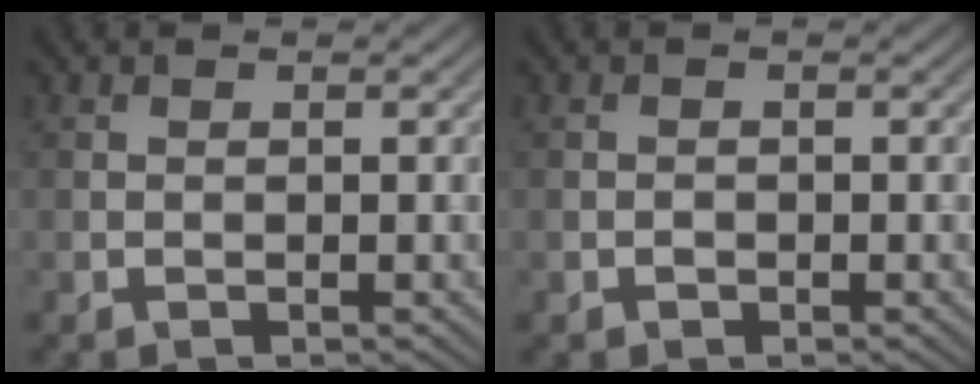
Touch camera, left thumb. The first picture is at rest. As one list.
[{"total": 0.8, "force": [-0.4, 0.6, 0.3], "torque": [-0.004, -0.001, -0.008]}]